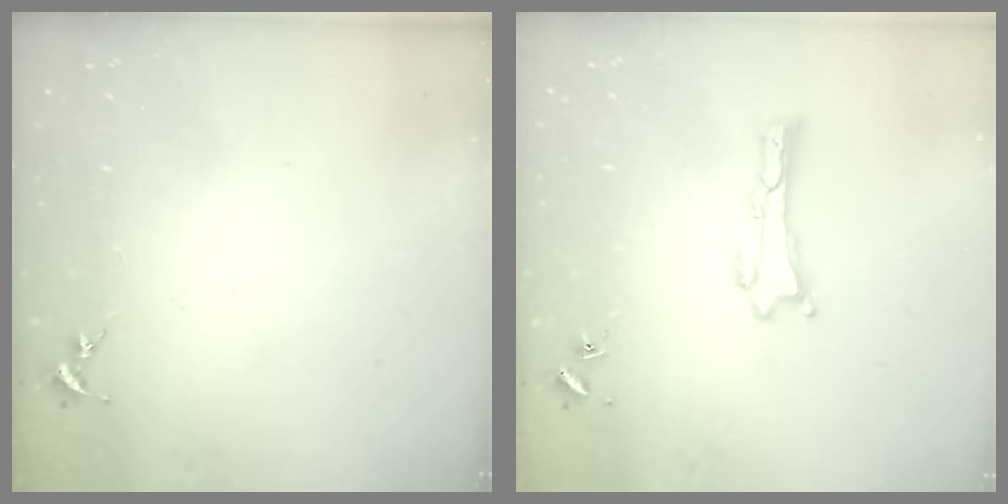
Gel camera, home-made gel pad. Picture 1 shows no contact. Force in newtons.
{"total": 0.0}